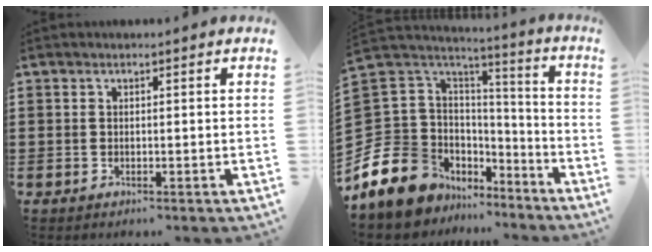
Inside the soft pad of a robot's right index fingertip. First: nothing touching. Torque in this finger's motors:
{"motor_torque": [-0.19, 0.50, -1.05, -0.21]}